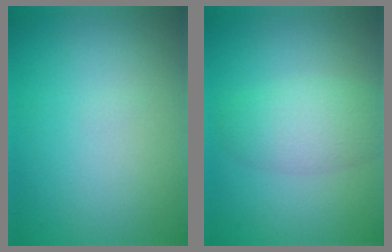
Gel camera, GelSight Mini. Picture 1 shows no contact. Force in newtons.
{"total": 3.7, "press": 3.7, "slide": 0.0}